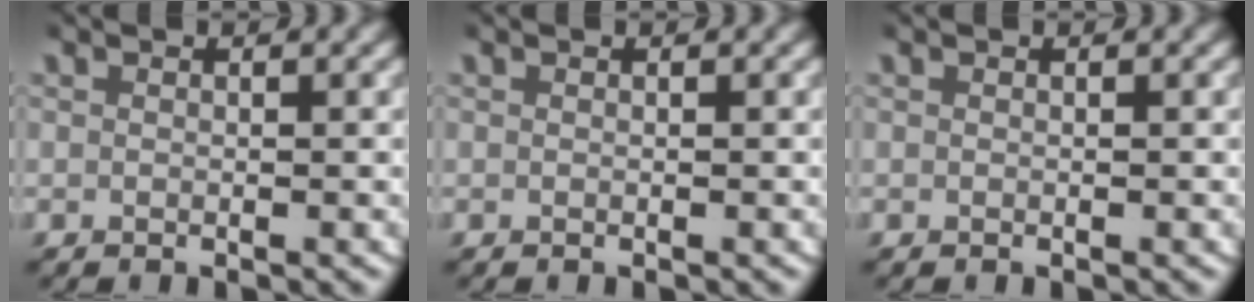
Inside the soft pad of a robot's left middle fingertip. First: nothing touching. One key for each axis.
{"total": 0.0}
{"total": 0.0}